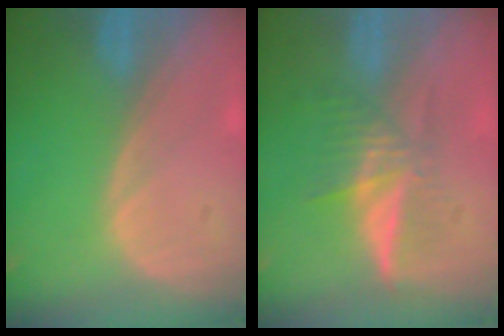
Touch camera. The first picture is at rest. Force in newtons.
{"total": 6.1, "press": 5.3, "slide": 3.0}